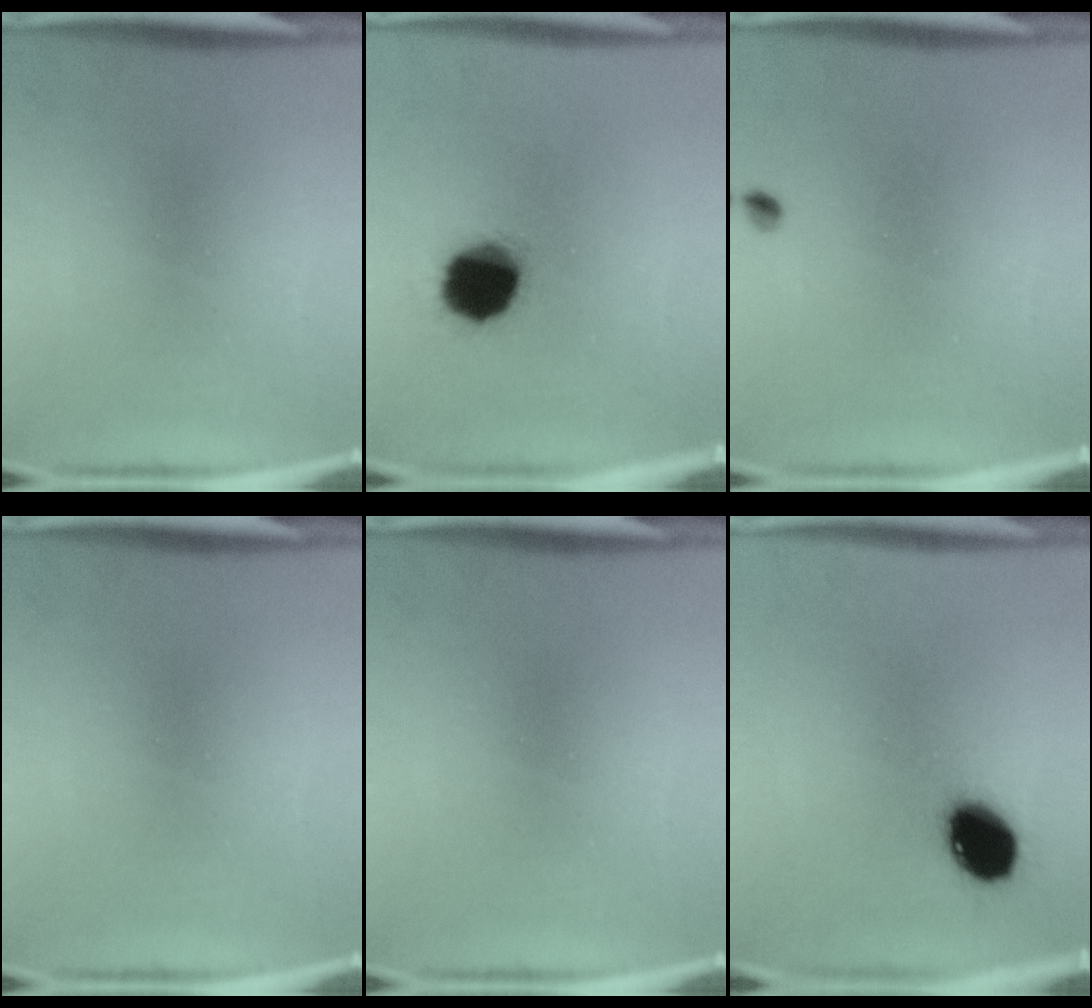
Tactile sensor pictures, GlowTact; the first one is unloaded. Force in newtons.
{"total": 14.2}
{"total": 1.0}
{"total": 0.0}
{"total": 0.0}
{"total": 13.5}